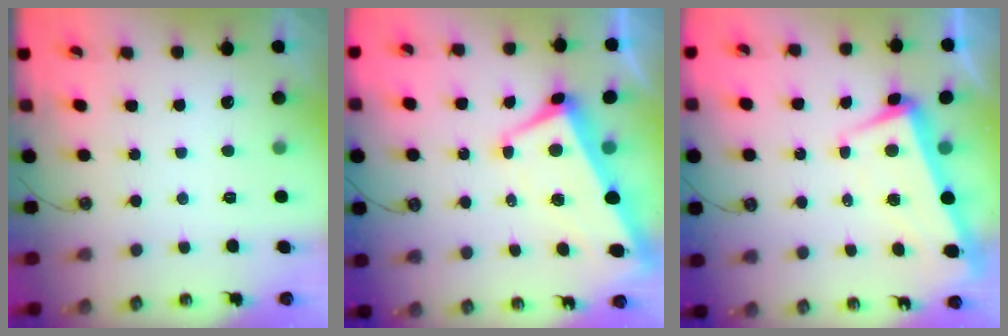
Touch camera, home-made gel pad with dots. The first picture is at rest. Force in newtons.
{"total": 1.7, "press": 1.1, "slide": 1.3}
{"total": 2.2, "press": 0.7, "slide": 2.1}